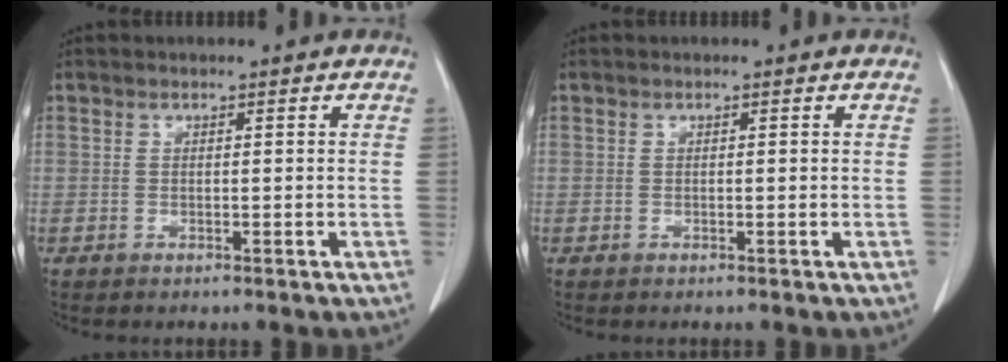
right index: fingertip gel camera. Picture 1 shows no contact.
{"total": 0.0}